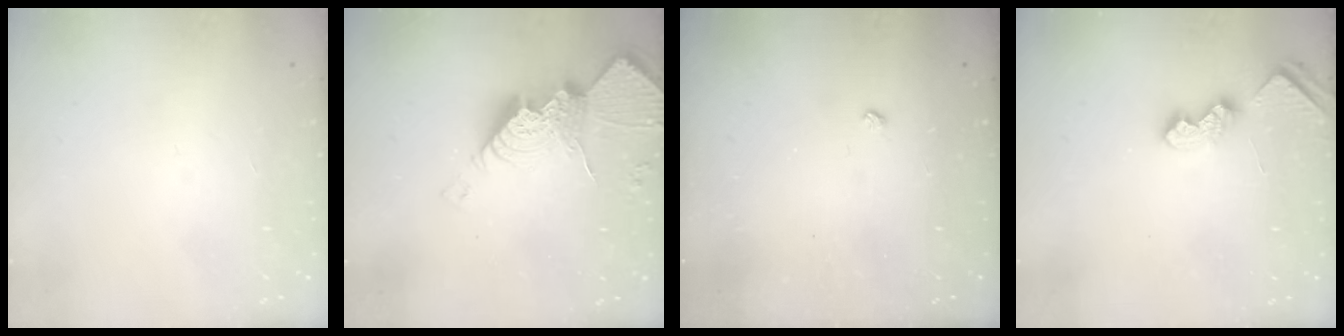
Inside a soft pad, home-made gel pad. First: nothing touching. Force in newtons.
{"total": 14.9, "press": 14.8, "slide": 1.2}
{"total": 3.3, "press": 3.3, "slide": 0.4}
{"total": 6.1, "press": 6.0, "slide": 0.7}